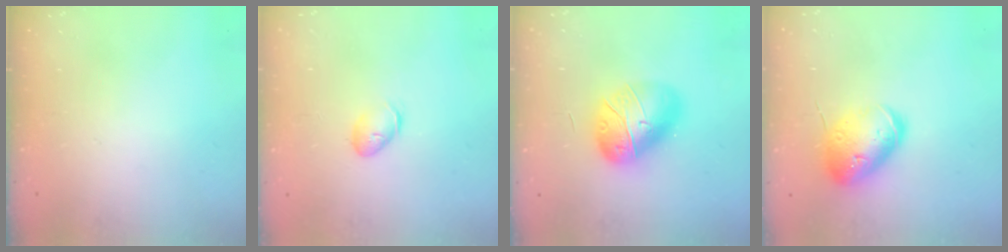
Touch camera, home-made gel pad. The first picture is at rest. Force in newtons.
{"total": 6.4, "press": 6.2, "slide": 1.6}
{"total": 15.7, "press": 15.7, "slide": 0.9}
{"total": 15.5, "press": 15.3, "slide": 2.4}